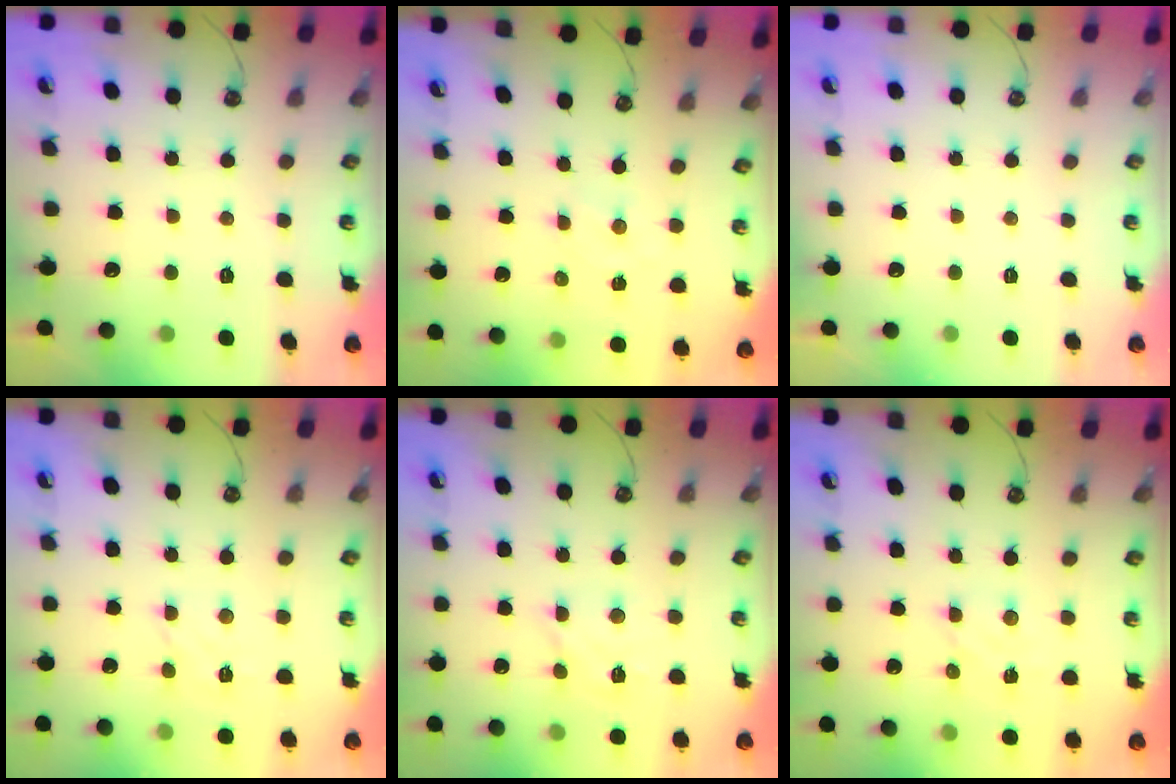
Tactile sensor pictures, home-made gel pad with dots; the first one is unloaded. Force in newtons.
{"total": 1.8, "press": 1.8, "slide": 0.3}
{"total": 0.0}
{"total": 2.4, "press": 2.4, "slide": 0.3}
{"total": 7.4, "press": 7.3, "slide": 0.5}
{"total": 3.1, "press": 3.1, "slide": 0.3}